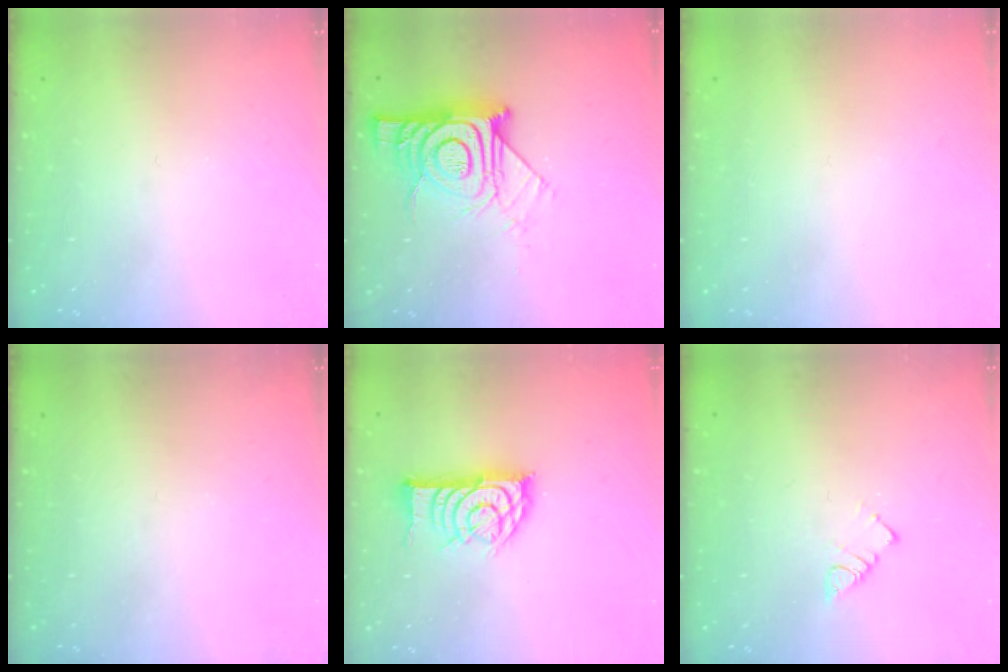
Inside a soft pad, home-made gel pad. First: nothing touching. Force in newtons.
{"total": 15.3, "press": 15.2, "slide": 1.1}
{"total": 1.6, "press": 1.6, "slide": 0.1}
{"total": 0.0}
{"total": 13.9, "press": 13.9, "slide": 0.6}
{"total": 2.9, "press": 2.9, "slide": 0.5}